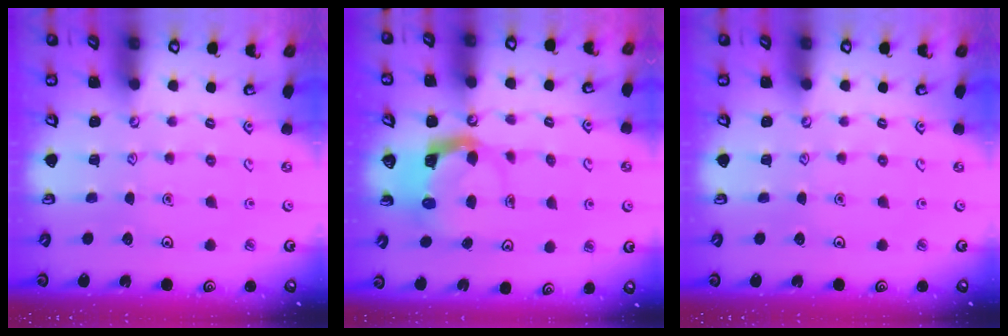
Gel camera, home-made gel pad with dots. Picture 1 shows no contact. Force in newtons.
{"total": 4.0, "press": 4.0, "slide": 0.3}
{"total": 0.0}